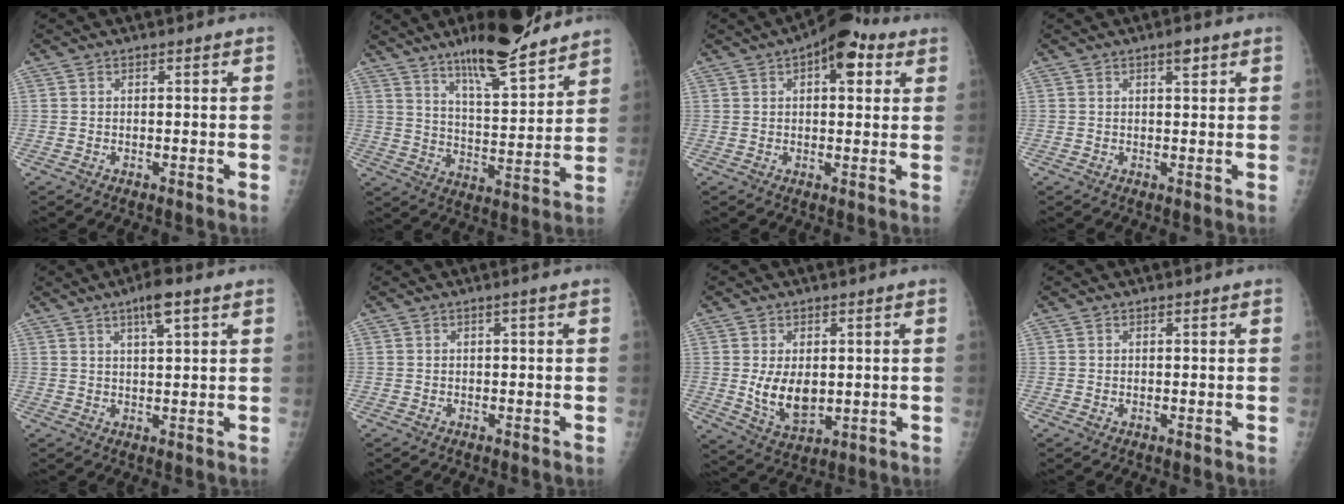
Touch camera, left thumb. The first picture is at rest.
{"total": 16.0, "force": [12.1, 3.5, 9.8], "torque": [-0.129, -0.078, 0.198]}
{"total": 9.5, "force": [4.2, 4.7, 7.2], "torque": [-0.070, 0.006, 0.050]}
{"total": 1.9, "force": [1.2, 0.7, 1.3], "torque": [-0.012, -0.005, 0.017]}
{"total": 5.1, "force": [2.9, 1.3, 3.9], "torque": [-0.059, -0.009, 0.046]}
{"total": 0.0}
{"total": 8.3, "force": [0.3, 5.4, 6.3], "torque": [-0.089, -0.018, 0.022]}
{"total": 0.6, "force": [0.2, 0.5, 0.3], "torque": [-0.003, -0.001, 0.001]}